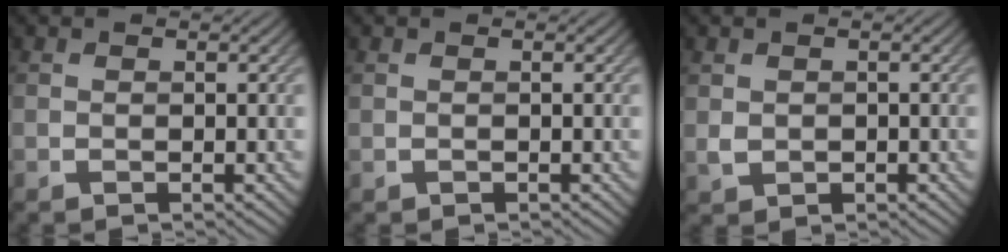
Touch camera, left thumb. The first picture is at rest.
{"total": 0.0}
{"total": 1.4, "force": [0.1, 1.2, 0.7], "torque": [-0.018, -0.005, 0.006]}